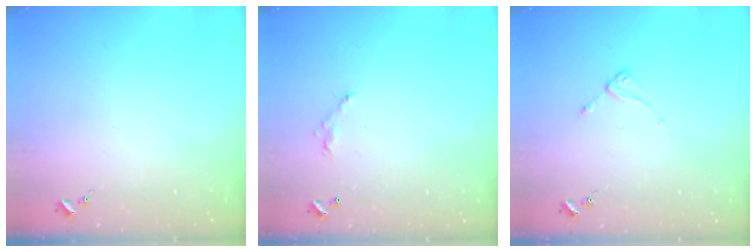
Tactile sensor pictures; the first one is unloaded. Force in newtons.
{"total": 6.0, "press": 6.0, "slide": 0.4}
{"total": 2.0, "press": 2.0, "slide": 0.3}